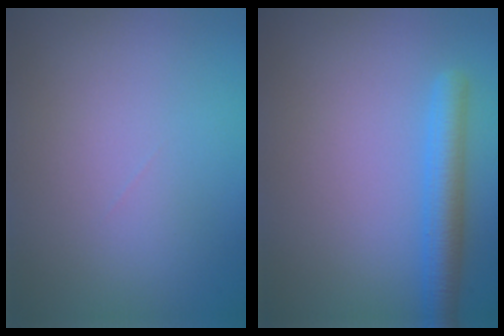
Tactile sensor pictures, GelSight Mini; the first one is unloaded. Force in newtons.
{"total": 3.2, "press": 3.2, "slide": 0.2}